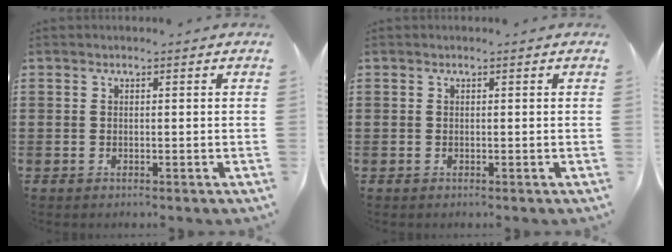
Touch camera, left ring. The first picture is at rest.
{"total": 0.0}